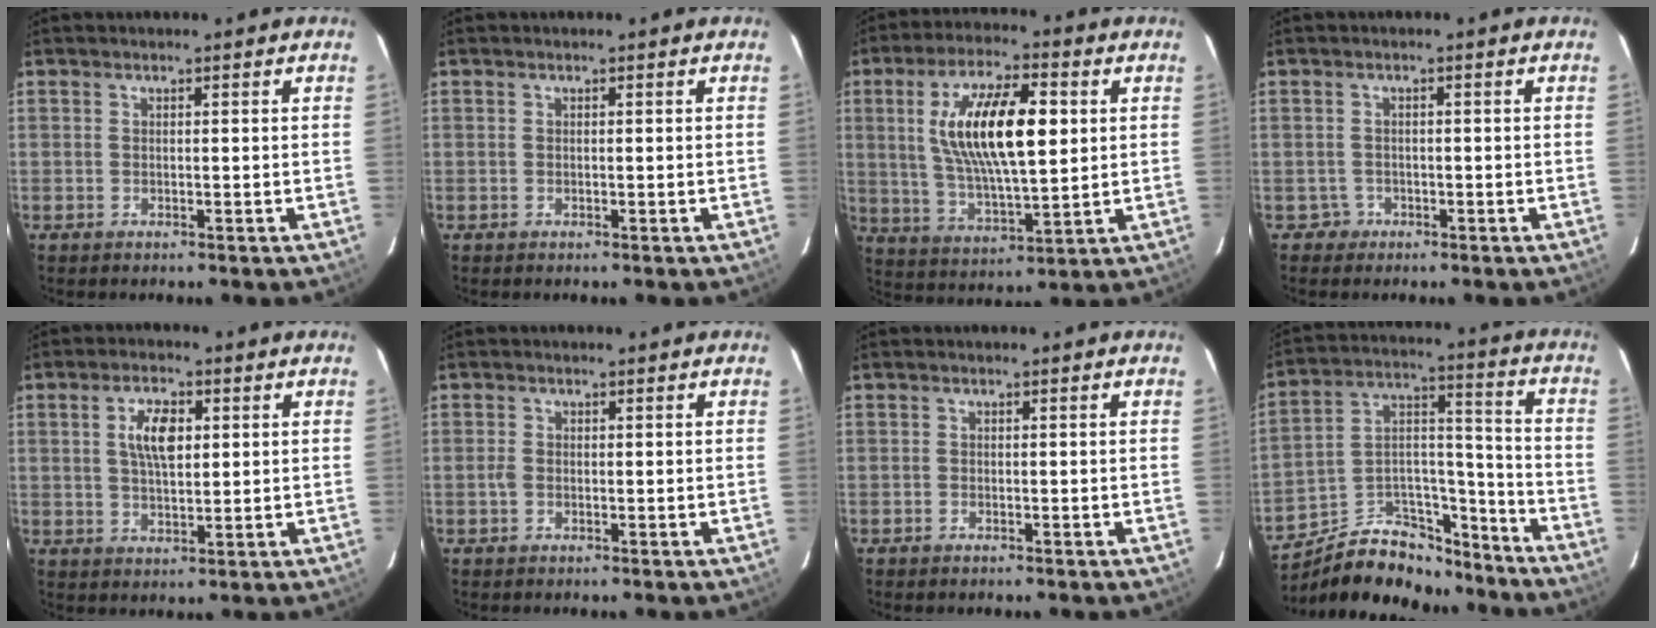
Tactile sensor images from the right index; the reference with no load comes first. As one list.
[{"total": 0.0}, {"total": 16.8, "force": [3.4, 5.7, 15.4], "torque": [-0.284, 0.011, 0.067]}, {"total": 1.8, "force": [-1.0, 1.5, -0.3], "torque": [0.003, 0.008, -0.014]}, {"total": 6.4, "force": [1.6, 2.9, 5.4], "torque": [-0.097, 0.008, 0.031]}, {"total": 1.2, "force": [-0.4, 0.8, 0.8], "torque": [-0.018, 0.002, -0.009]}, {"total": 0.6, "force": [-0.5, 0.3, 0.1], "torque": [-0.002, 0.001, -0.009]}, {"total": 18.3, "force": [-13.8, 9.2, 7.8], "torque": [-0.147, 0.065, -0.204]}]